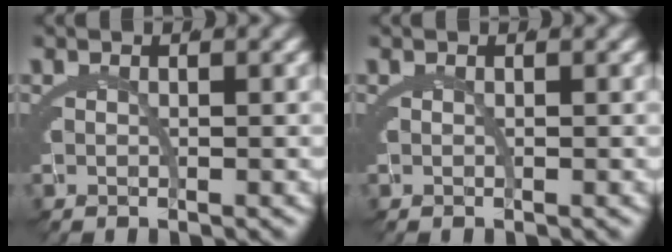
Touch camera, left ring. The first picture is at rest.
{"total": 0.0}